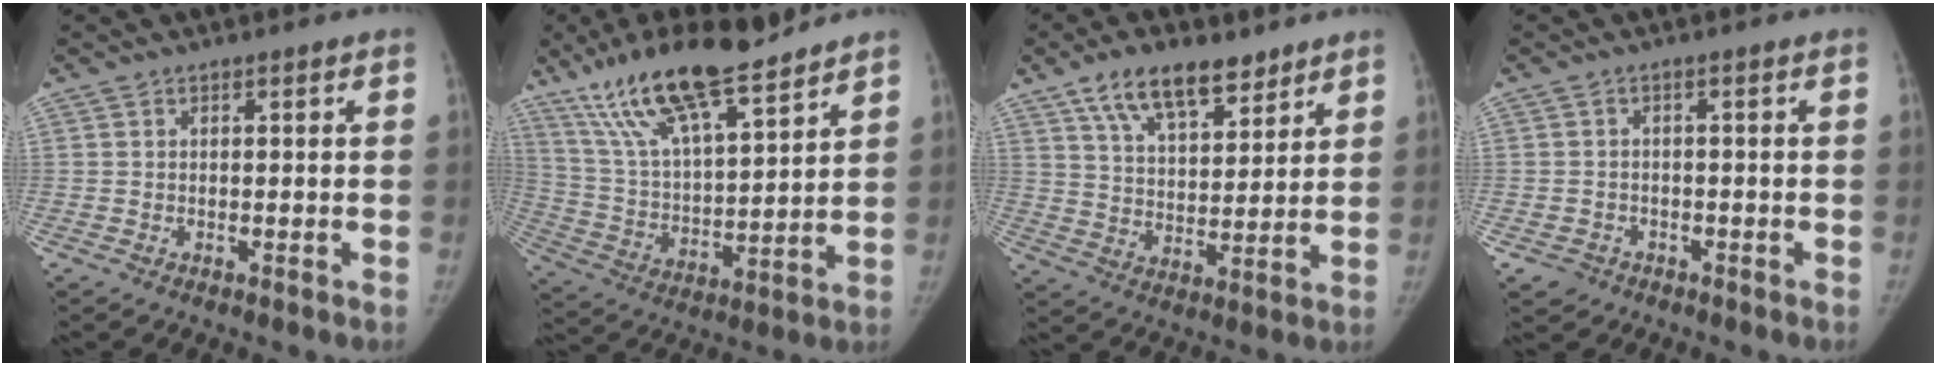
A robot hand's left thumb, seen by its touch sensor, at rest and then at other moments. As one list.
[{"total": 20.2, "force": [14.7, 5.1, 12.9], "torque": [-0.211, -0.053, 0.271]}, {"total": 13.2, "force": [8.8, 6.1, 7.8], "torque": [-0.103, -0.043, 0.155]}, {"total": 2.8, "force": [-1.6, 2.3, 0.2], "torque": [-0.001, 0.011, -0.024]}]